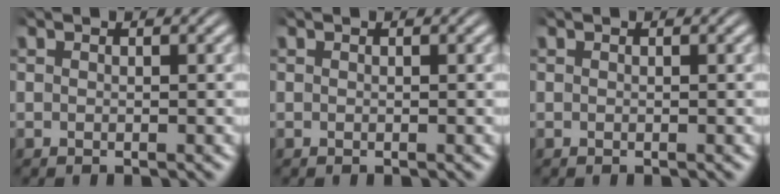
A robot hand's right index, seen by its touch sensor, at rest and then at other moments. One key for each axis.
{"total": 0.0}
{"total": 0.0}